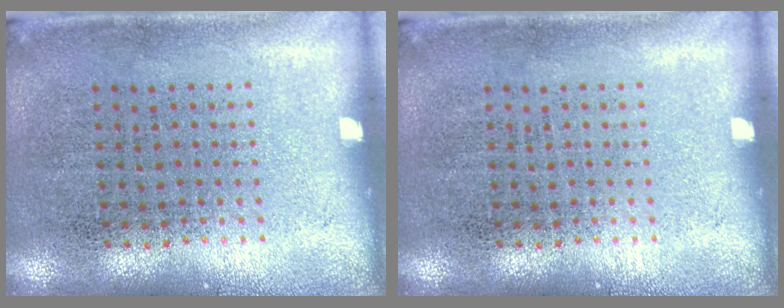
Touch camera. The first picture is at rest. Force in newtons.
{"total": 0.0}